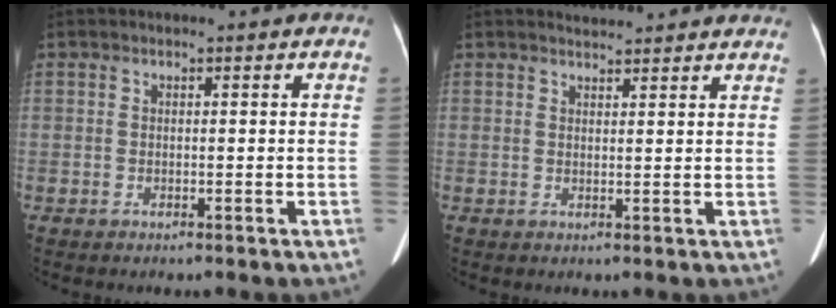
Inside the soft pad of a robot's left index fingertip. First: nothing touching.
{"total": 5.4, "force": [5.3, 0.8, 0.7], "torque": [-0.006, 0.014, 0.048]}